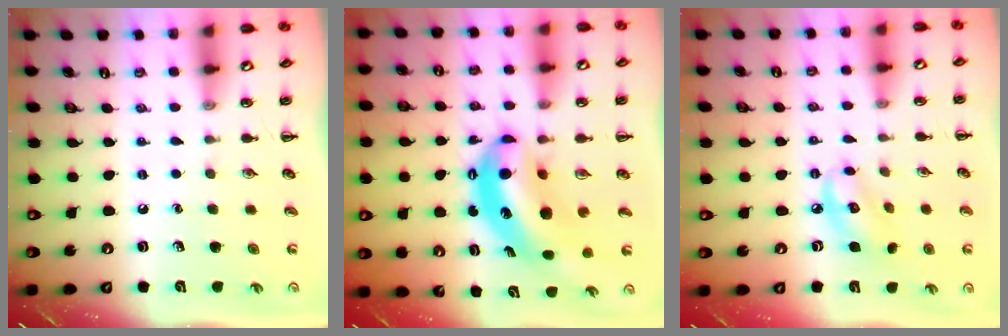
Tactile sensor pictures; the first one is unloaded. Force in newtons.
{"total": 8.6, "press": 8.4, "slide": 1.9}
{"total": 7.5, "press": 7.5, "slide": 0.3}